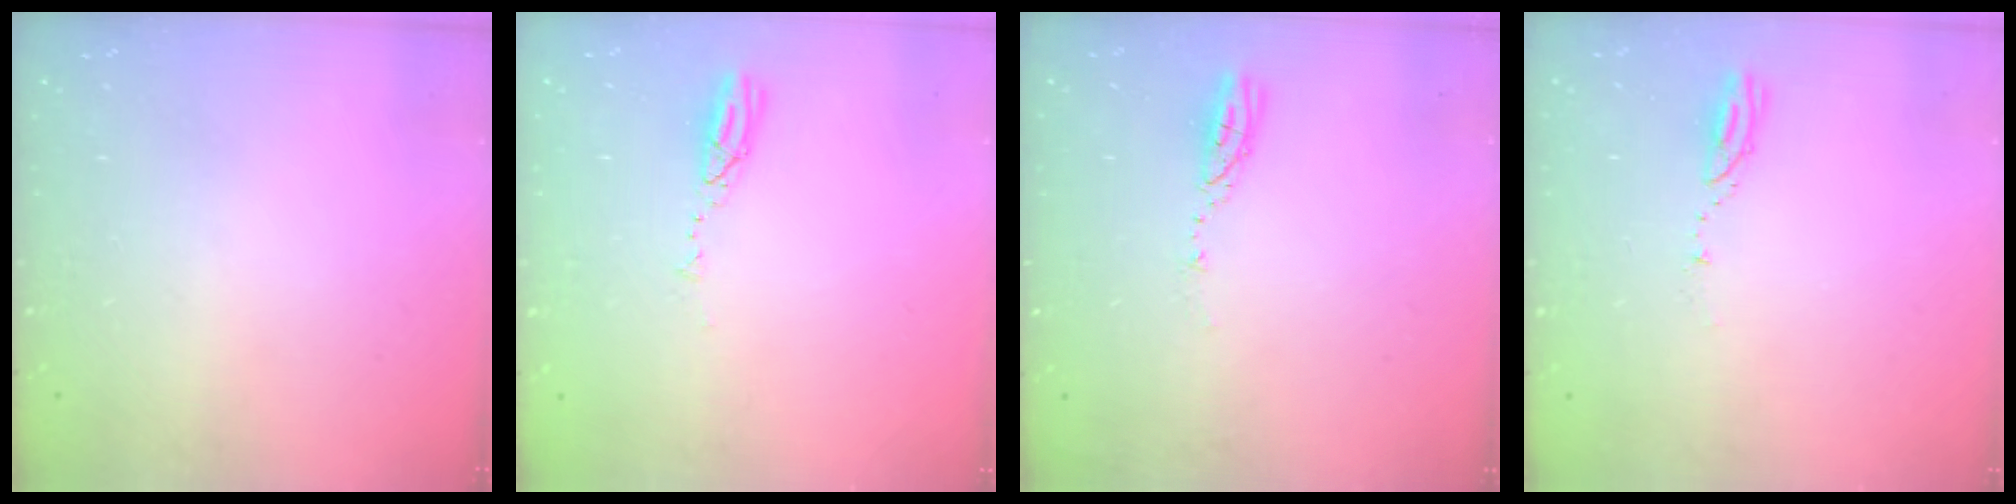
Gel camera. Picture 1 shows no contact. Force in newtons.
{"total": 3.7, "press": 3.7, "slide": 0.4}
{"total": 3.5, "press": 3.5, "slide": 0.1}
{"total": 3.1, "press": 3.0, "slide": 0.3}